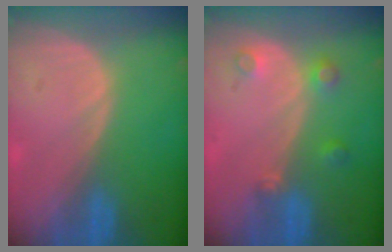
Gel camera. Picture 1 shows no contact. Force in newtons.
{"total": 3.4, "press": 3.0, "slide": 1.5}